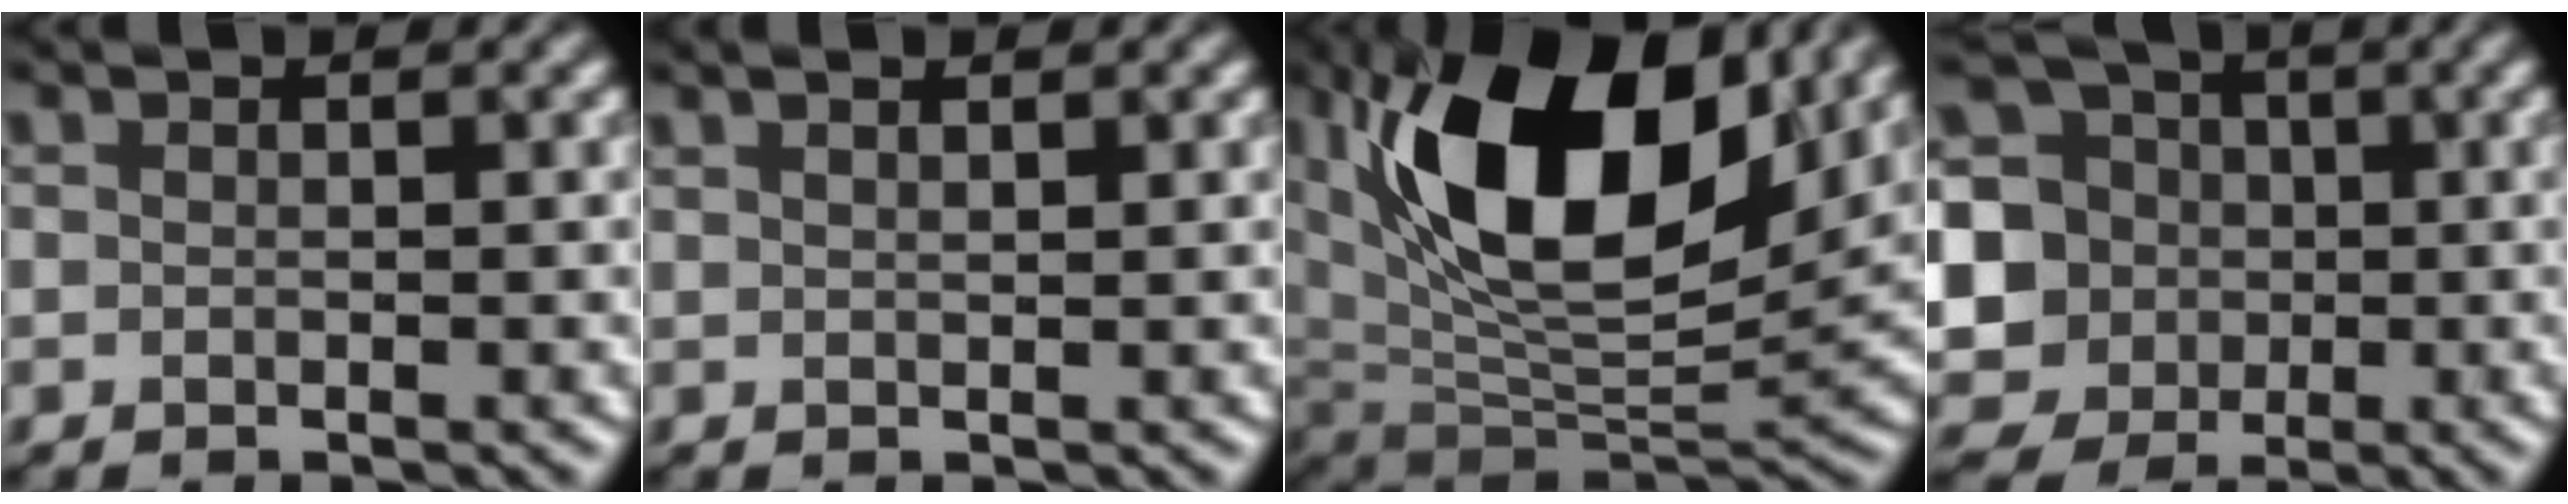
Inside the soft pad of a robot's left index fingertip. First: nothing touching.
{"total": 1.1, "force": [0.8, 0.0, 0.7], "torque": [-0.009, 0.002, 0.010]}
{"total": 16.0, "force": [5.9, 8.0, 12.5], "torque": [-0.215, 0.003, 0.103]}
{"total": 13.8, "force": [-0.9, 13.0, 4.4], "torque": [-0.159, 0.017, -0.038]}